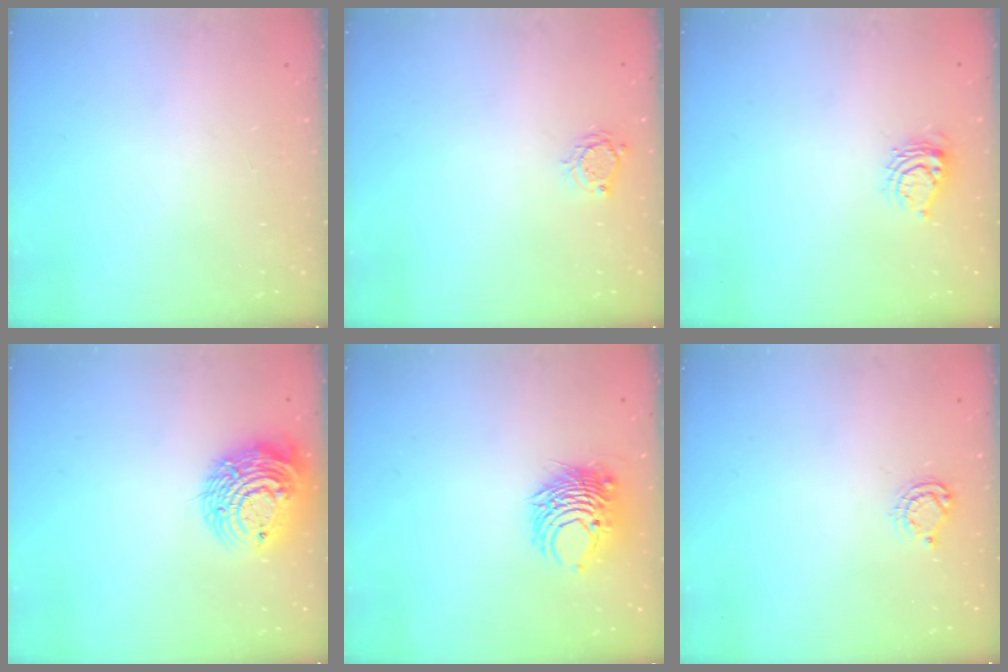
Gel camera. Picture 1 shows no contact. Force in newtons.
{"total": 3.6, "press": 3.6, "slide": 0.4}
{"total": 6.2, "press": 6.2, "slide": 0.8}
{"total": 13.7, "press": 13.6, "slide": 1.3}
{"total": 8.0, "press": 8.0, "slide": 0.5}
{"total": 5.8, "press": 5.8, "slide": 0.7}